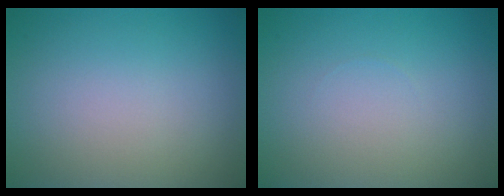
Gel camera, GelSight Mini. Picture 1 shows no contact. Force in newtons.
{"total": 0.0}